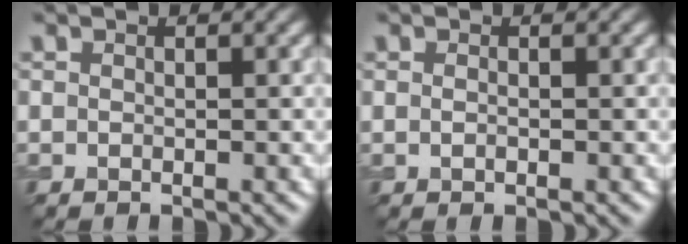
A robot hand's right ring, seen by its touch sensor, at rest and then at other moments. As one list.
[{"total": 0.6, "force": [-0.1, 0.2, 0.5], "torque": [-0.011, -0.004, -0.002]}]